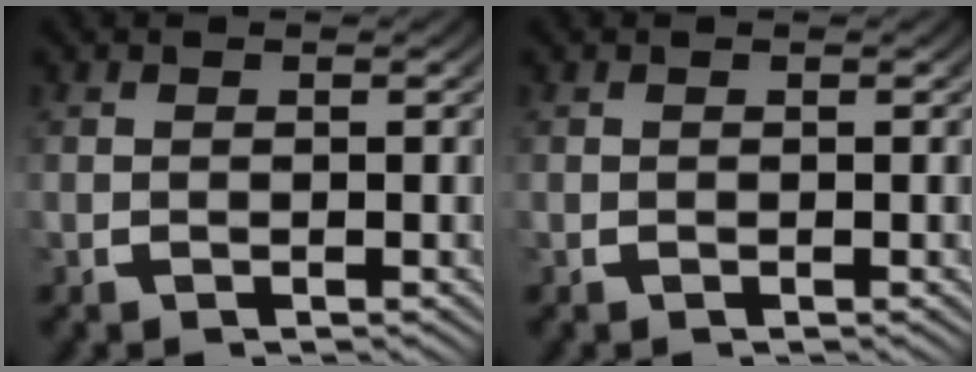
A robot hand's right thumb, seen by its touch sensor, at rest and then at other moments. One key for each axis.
{"total": 0.0}